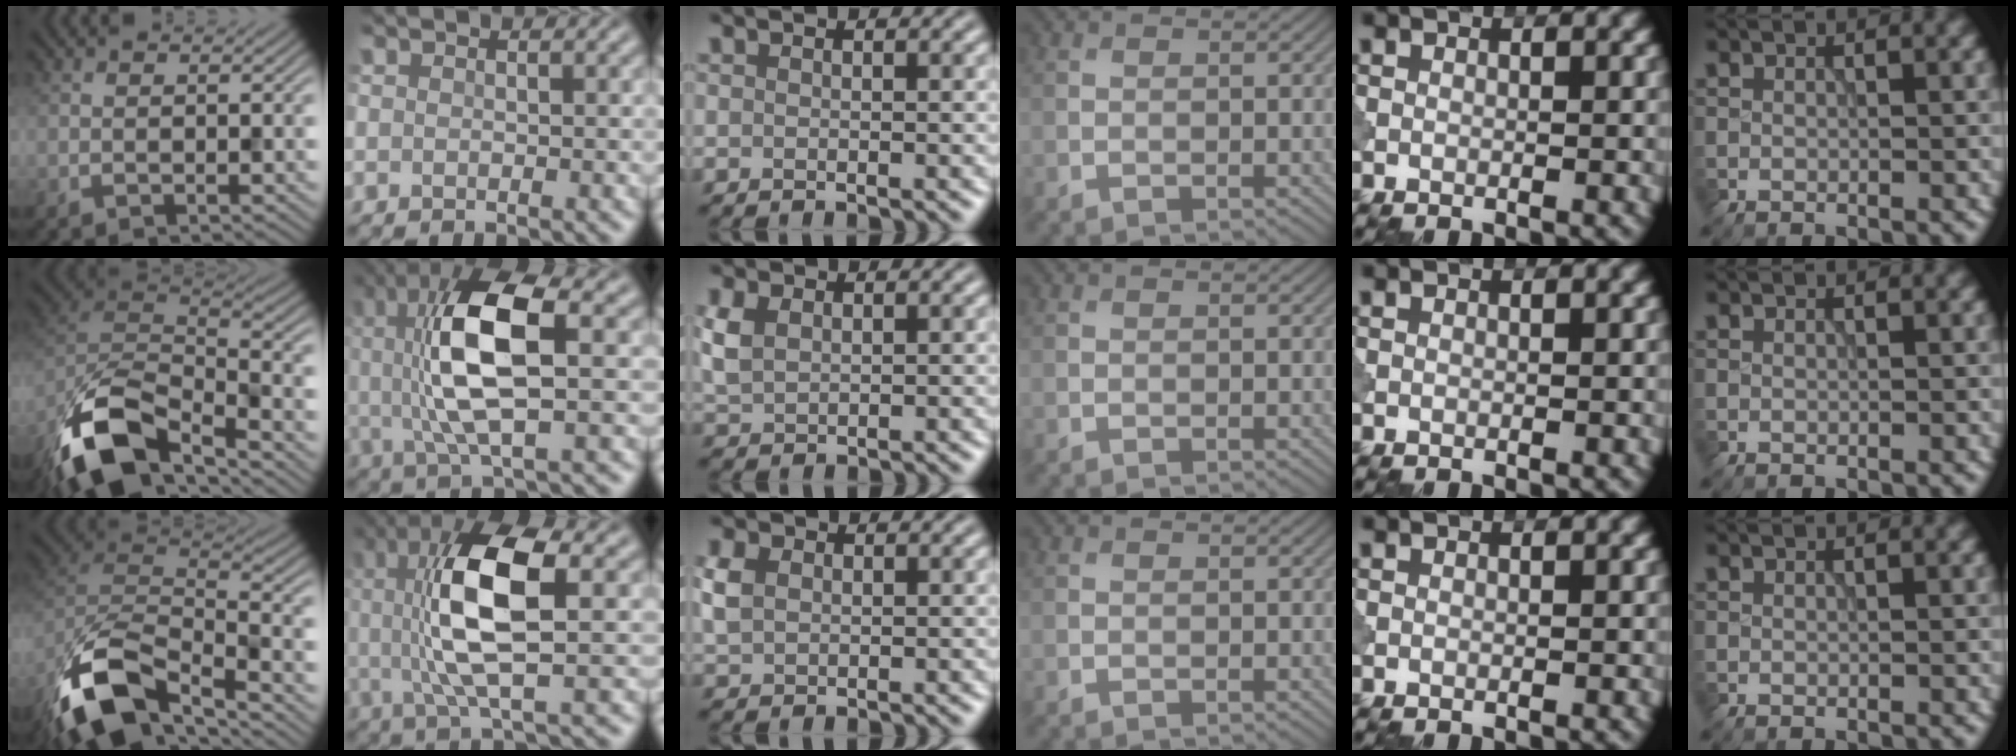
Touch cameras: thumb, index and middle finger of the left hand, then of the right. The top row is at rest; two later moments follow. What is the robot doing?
{"motion": "shake", "object": "bell"}